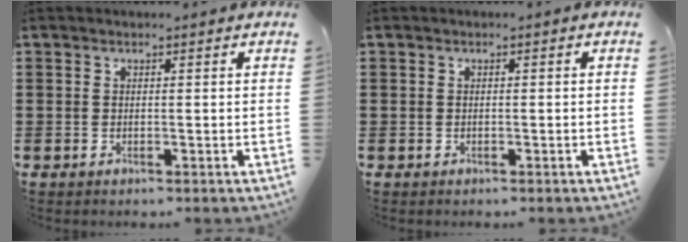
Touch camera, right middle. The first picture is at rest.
{"total": 0.0}